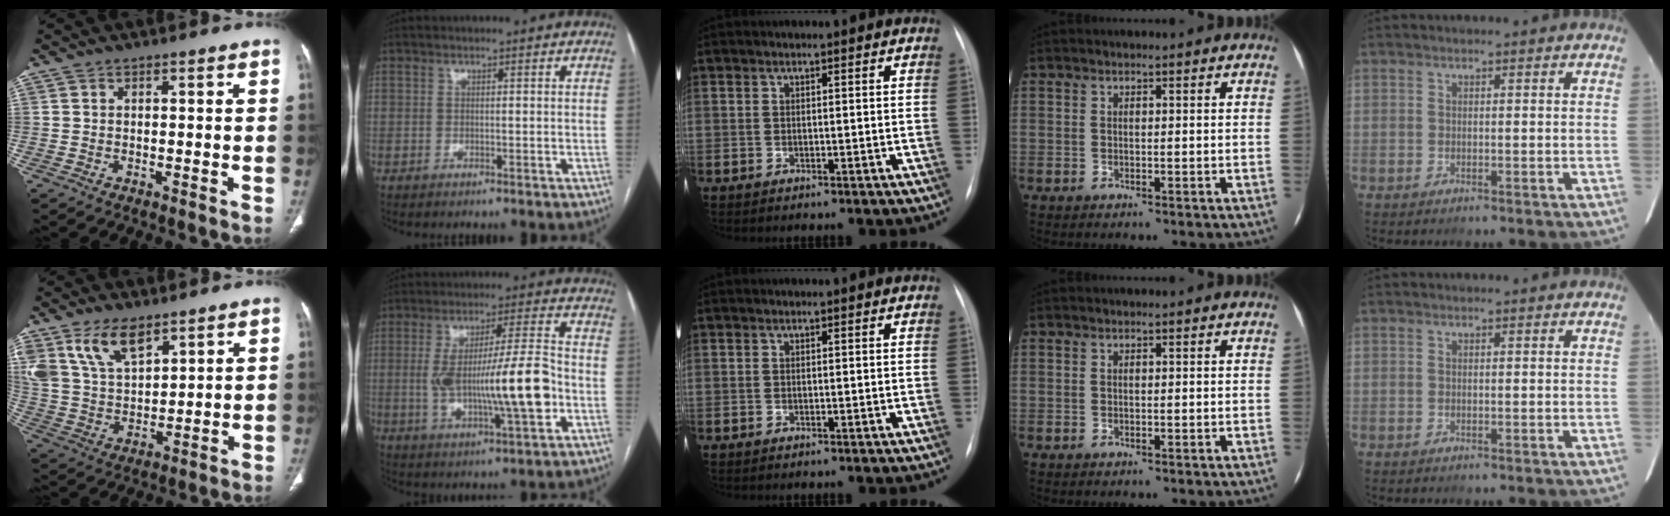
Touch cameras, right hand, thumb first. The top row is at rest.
{"thumb": {"total": 12.5, "force": [7.6, 6.4, 7.5], "torque": [-0.127, -0.025, 0.161]}, "index": {"total": 14.9, "force": [-2.2, 2.1, 14.6], "torque": [-0.260, 0.009, -0.031]}}